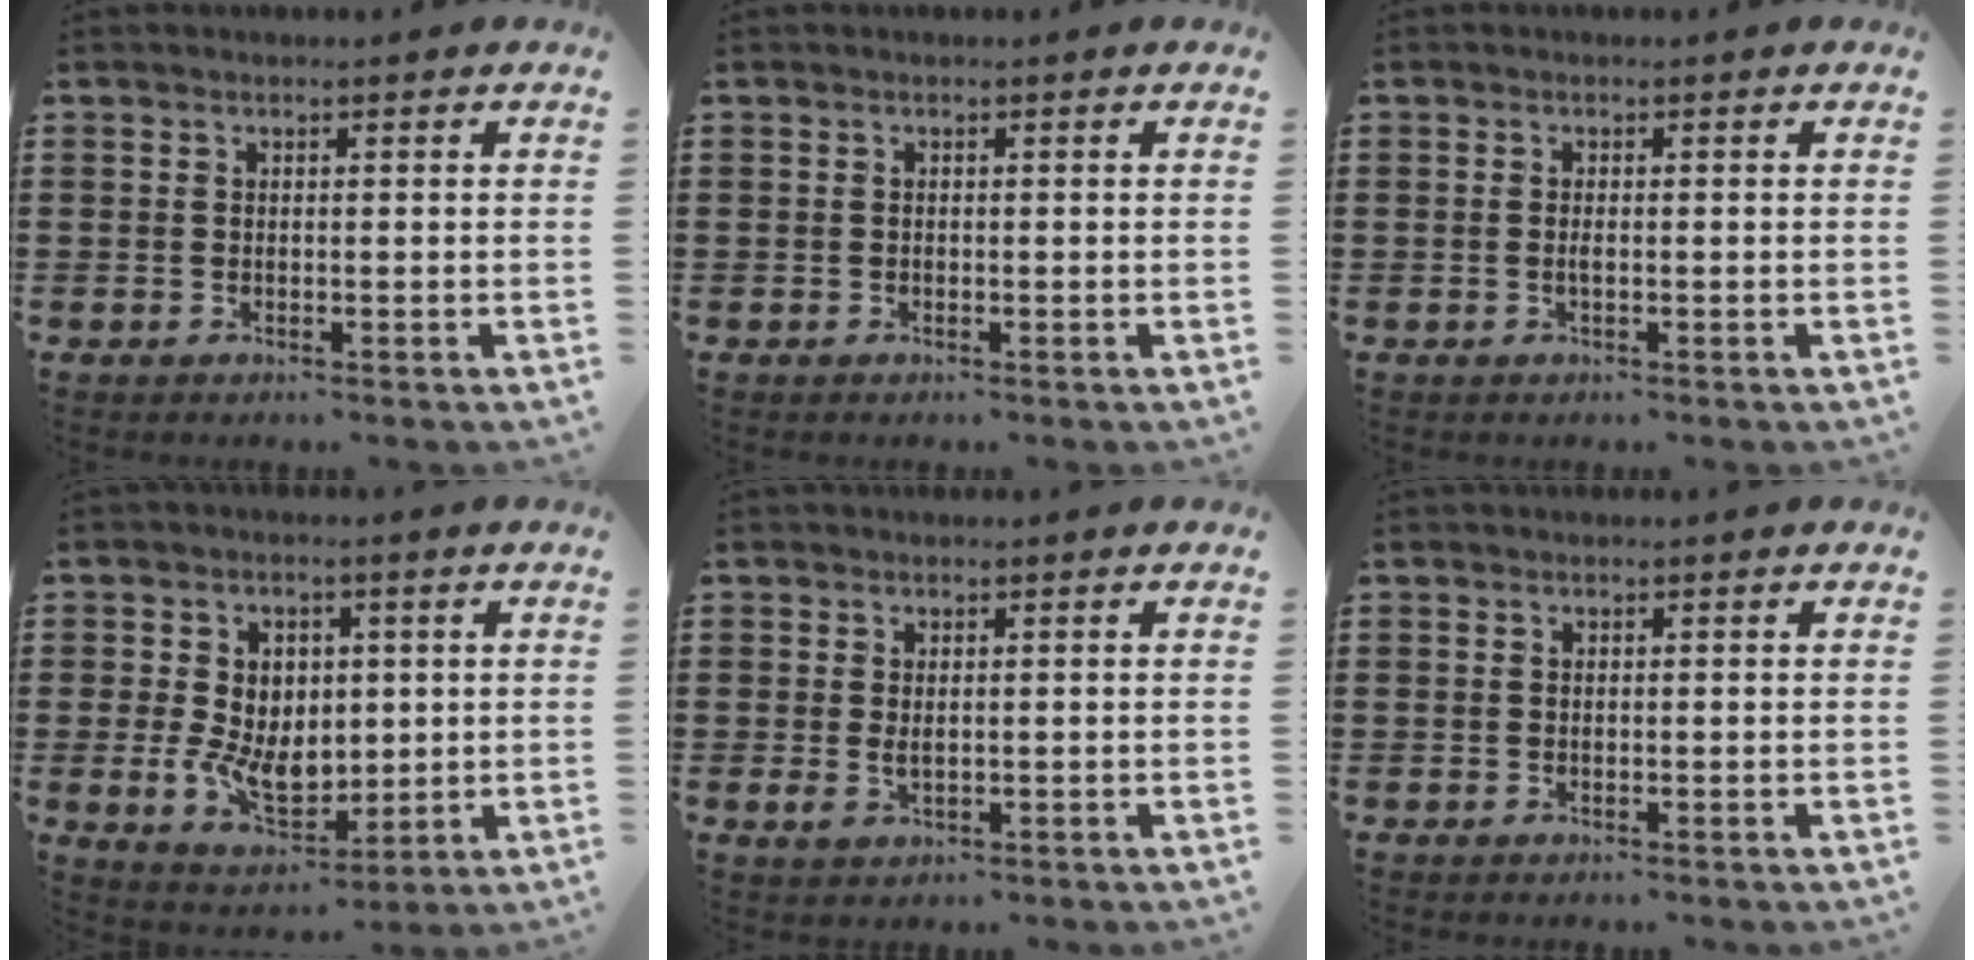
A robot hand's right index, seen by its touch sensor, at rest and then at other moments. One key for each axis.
{"total": 0.0}
{"total": 0.8, "fx": -0.2, "fy": 0.2, "fz": 0.7, "tx": -0.014, "ty": -0.001, "tz": -0.003}
{"total": 8.1, "fx": -0.3, "fy": 5.9, "fz": 5.4, "tx": -0.118, "ty": 0.010, "tz": -0.007}
{"total": 1.7, "fx": 0.1, "fy": 0.8, "fz": 1.4, "tx": -0.029, "ty": 0.004, "tz": 0.002}
{"total": 0.0}